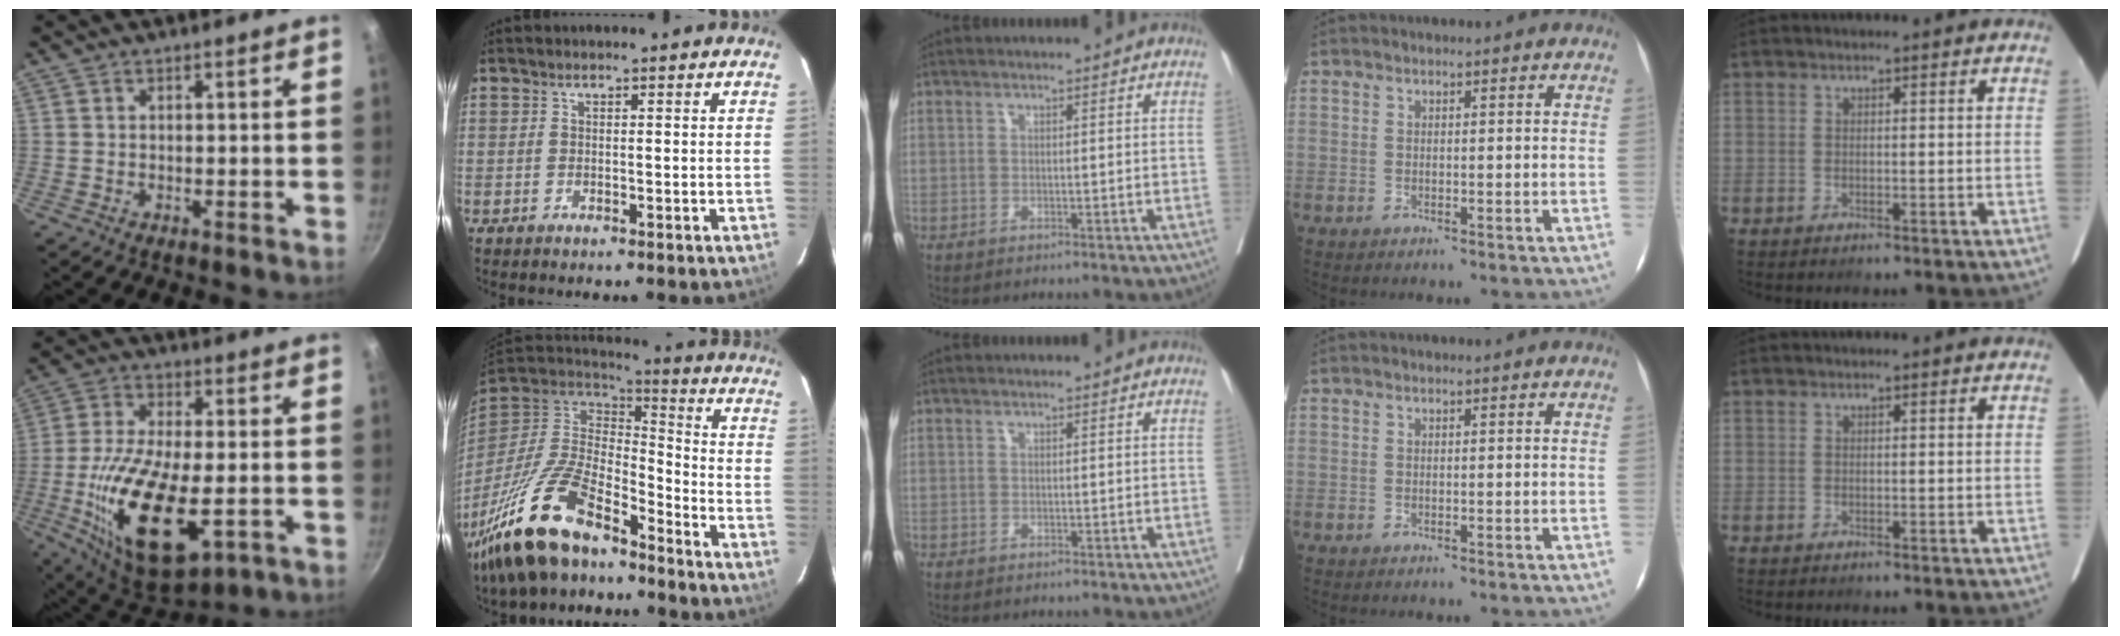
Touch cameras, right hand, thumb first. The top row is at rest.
{"thumb": {"total": 21.5, "force": [-5.3, 9.7, 18.5], "torque": [-0.355, -0.009, -0.073]}, "index": {"total": 19.6, "force": [-14.2, 6.2, 12.0], "torque": [-0.260, -0.016, -0.268]}}